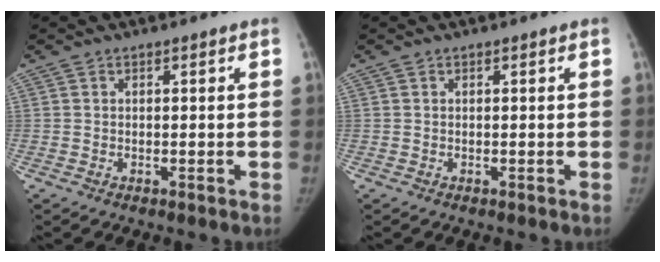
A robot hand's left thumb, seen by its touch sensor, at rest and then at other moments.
{"total": 0.0}